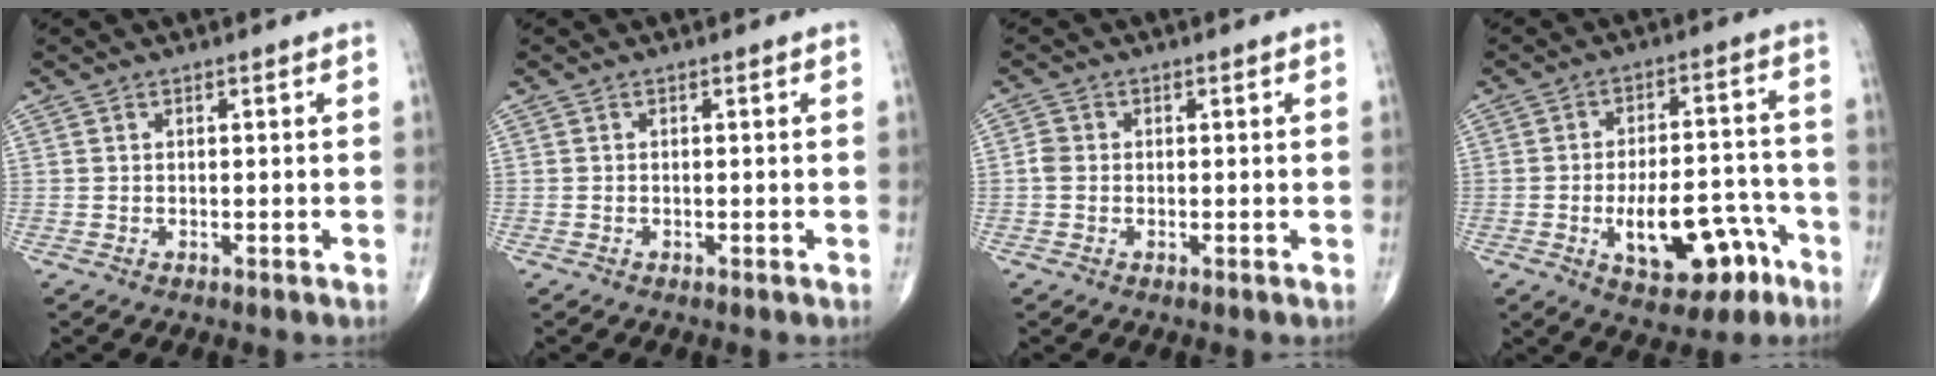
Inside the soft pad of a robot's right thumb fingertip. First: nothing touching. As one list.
[{"total": 0.0}, {"total": 1.9, "force": [-0.2, 1.7, 1.0], "torque": [-0.016, 0.005, -0.007]}, {"total": 14.4, "force": [-6.2, 7.0, 11.0], "torque": [-0.142, 0.048, -0.081]}]